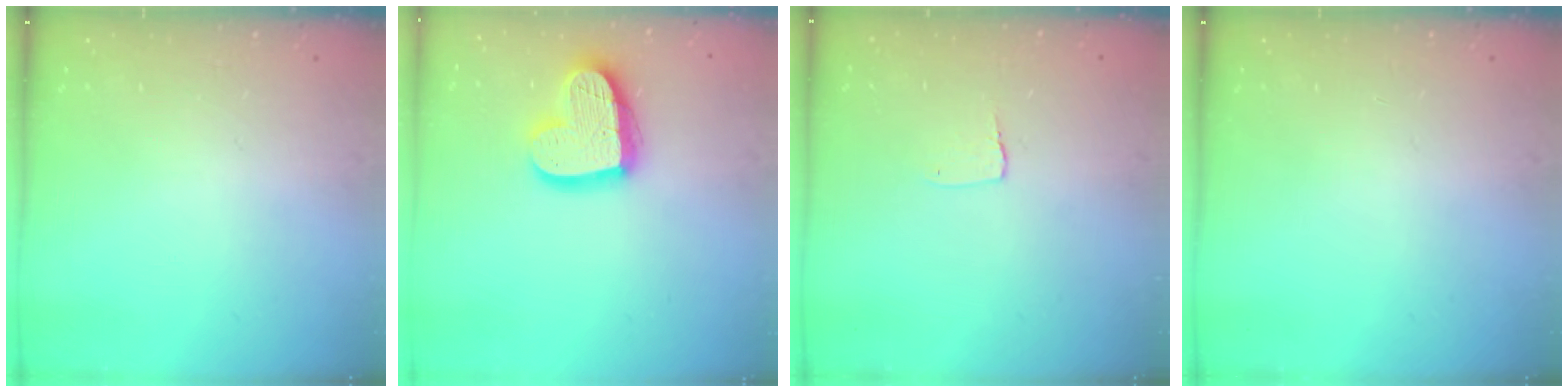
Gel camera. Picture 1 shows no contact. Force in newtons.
{"total": 17.2, "press": 17.1, "slide": 1.5}
{"total": 3.1, "press": 3.1, "slide": 0.3}
{"total": 0.0}